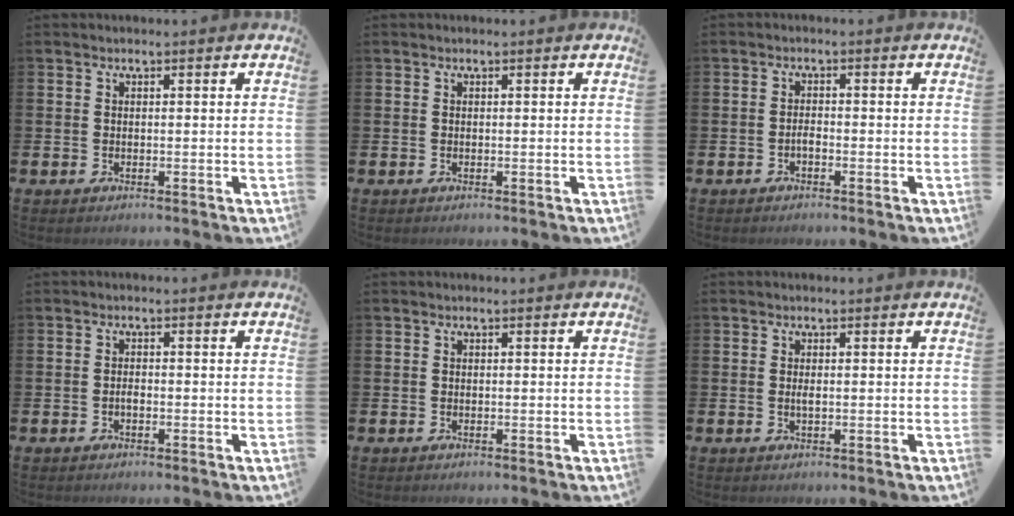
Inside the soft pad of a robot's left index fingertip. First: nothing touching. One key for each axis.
{"total": 0.0}
{"total": 1.1, "fx": -0.7, "fy": 0.4, "fz": 0.7, "tx": -0.010, "ty": -0.003, "tz": -0.016}
{"total": 1.0, "fx": -0.4, "fy": 0.5, "fz": 0.8, "tx": -0.011, "ty": -0.002, "tz": -0.010}
{"total": 0.0}
{"total": 0.8, "fx": 0.0, "fy": 0.2, "fz": 0.8, "tx": -0.019, "ty": 0.001, "tz": 0.000}